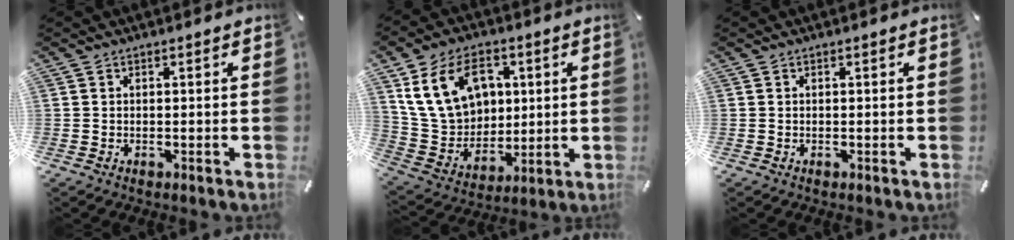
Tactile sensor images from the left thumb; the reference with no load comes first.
{"total": 17.0, "force": [5.9, 13.1, 9.0], "torque": [-0.179, -0.008, 0.116]}
{"total": 0.0}